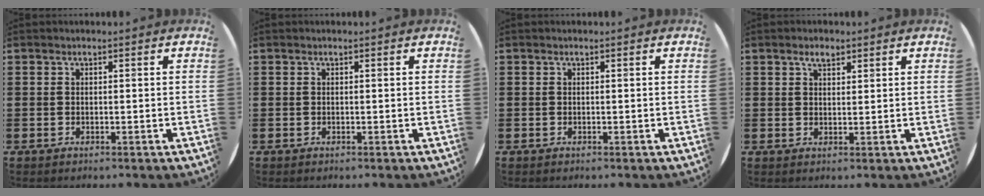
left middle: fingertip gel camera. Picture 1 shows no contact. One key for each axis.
{"total": 0.0}
{"total": 0.0}
{"total": 2.2, "fx": 1.7, "fy": 1.0, "fz": 1.1, "tx": -0.016, "ty": 0.002, "tz": 0.028}